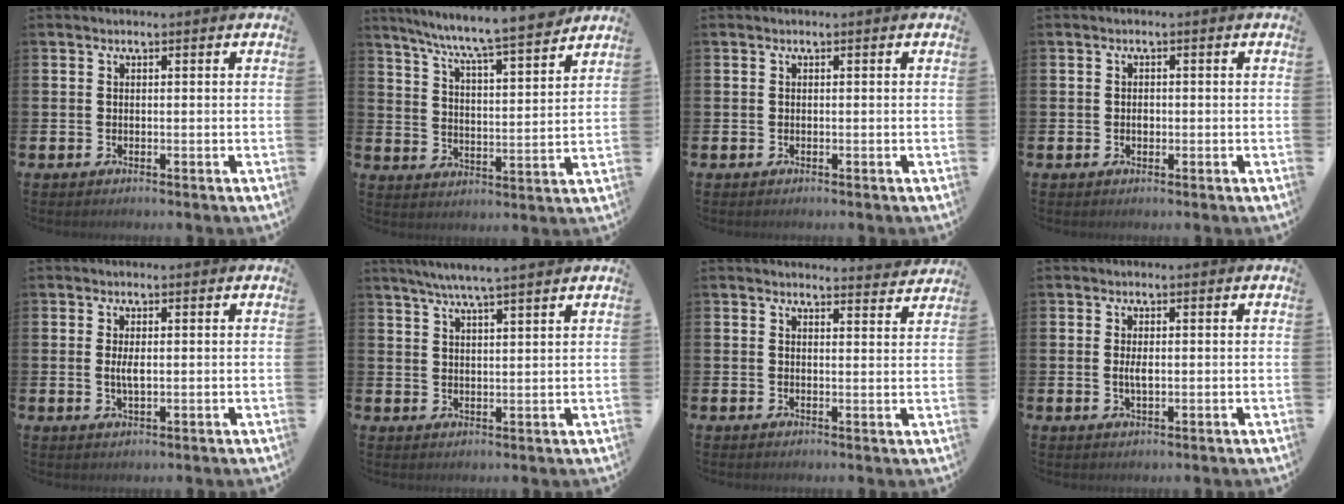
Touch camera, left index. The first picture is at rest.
{"total": 8.4, "force": [7.9, -0.2, 2.8], "torque": [-0.087, -0.058, 0.137]}
{"total": 0.0}
{"total": 0.9, "force": [0.0, 0.7, 0.5], "torque": [0.001, 0.001, -0.005]}
{"total": 2.2, "force": [0.2, 0.8, 2.1], "torque": [-0.037, 0.001, 0.001]}
{"total": 5.3, "force": [4.9, -0.4, 2.0], "torque": [-0.050, -0.016, 0.086]}
{"total": 3.0, "force": [3.0, 0.2, 0.0], "torque": [0.005, -0.023, 0.051]}
{"total": 1.9, "force": [0.1, 0.8, 1.8], "torque": [-0.031, 0.001, -0.001]}